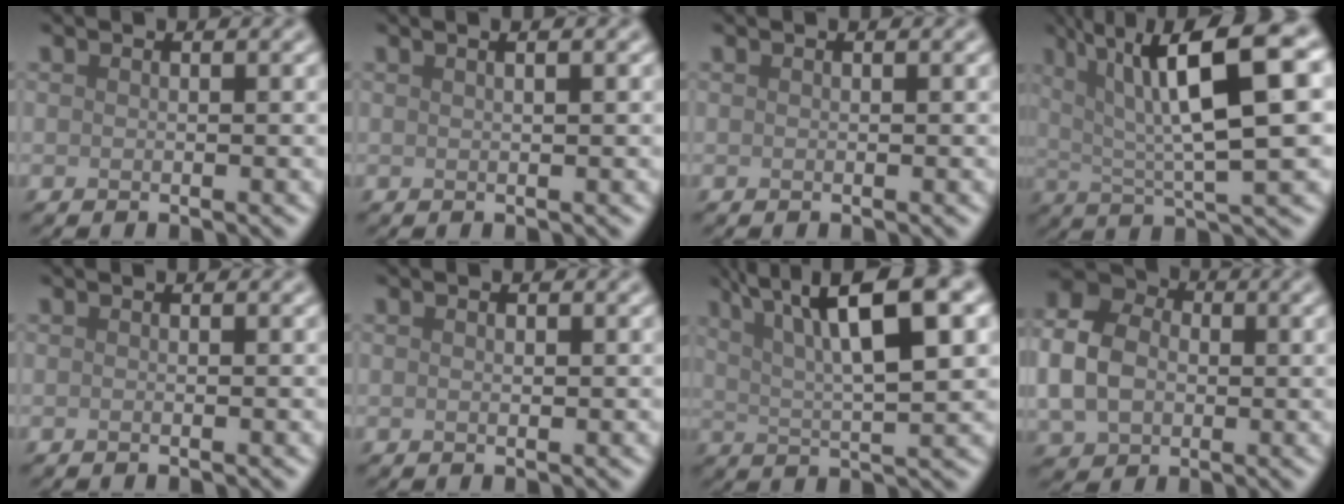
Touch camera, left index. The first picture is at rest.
{"total": 2.3, "force": [1.2, 1.0, 1.7], "torque": [-0.007, 0.005, -0.003]}
{"total": 0.0}
{"total": 11.8, "force": [4.3, 2.7, 10.7], "torque": [-0.165, 0.021, 0.072]}
{"total": 0.0}
{"total": 0.6, "force": [0.2, 0.3, 0.5], "torque": [-0.010, 0.002, 0.003]}
{"total": 10.1, "force": [4.5, 2.4, 8.7], "torque": [-0.131, 0.018, 0.074]}
{"total": 7.4, "force": [-0.1, 5.7, 4.6], "torque": [-0.113, 0.001, -0.003]}